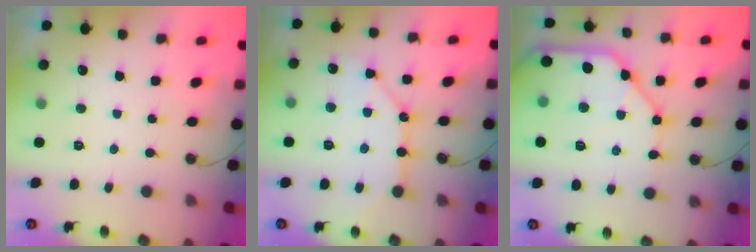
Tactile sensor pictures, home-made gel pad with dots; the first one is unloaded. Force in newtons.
{"total": 11.1, "press": 11.1, "slide": 1.1}
{"total": 17.7, "press": 17.6, "slide": 1.9}